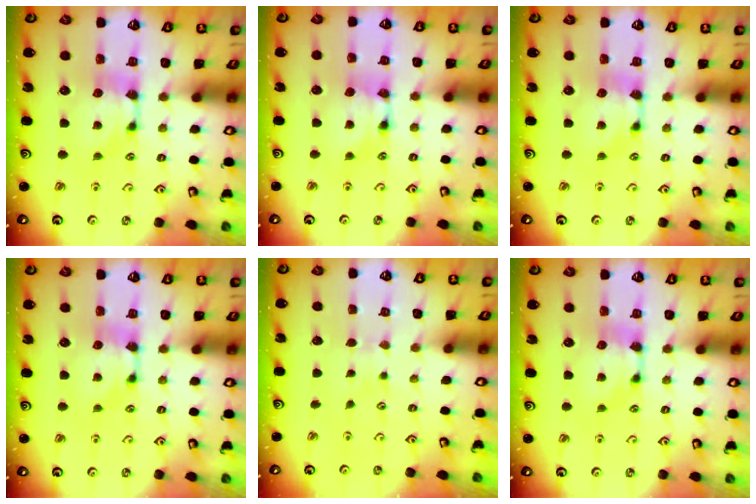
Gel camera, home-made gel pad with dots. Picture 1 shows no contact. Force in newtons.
{"total": 1.6, "press": 1.6, "slide": 0.1}
{"total": 0.0}
{"total": 0.0}
{"total": 3.4, "press": 3.4, "slide": 0.5}
{"total": 0.0}